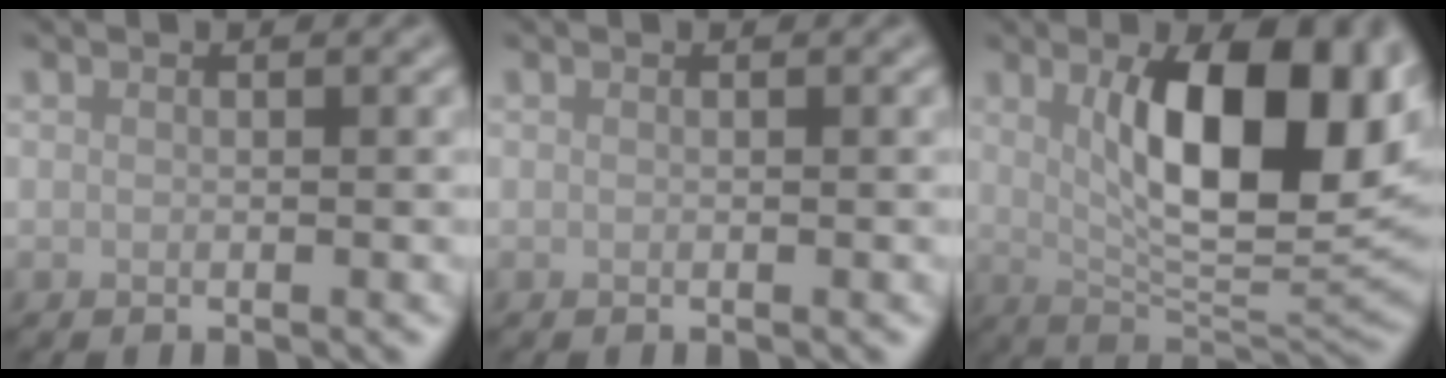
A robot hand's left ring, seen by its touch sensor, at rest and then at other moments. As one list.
[{"total": 0.0}, {"total": 12.8, "force": [2.5, 5.1, 11.5], "torque": [-0.165, 0.000, 0.044]}]